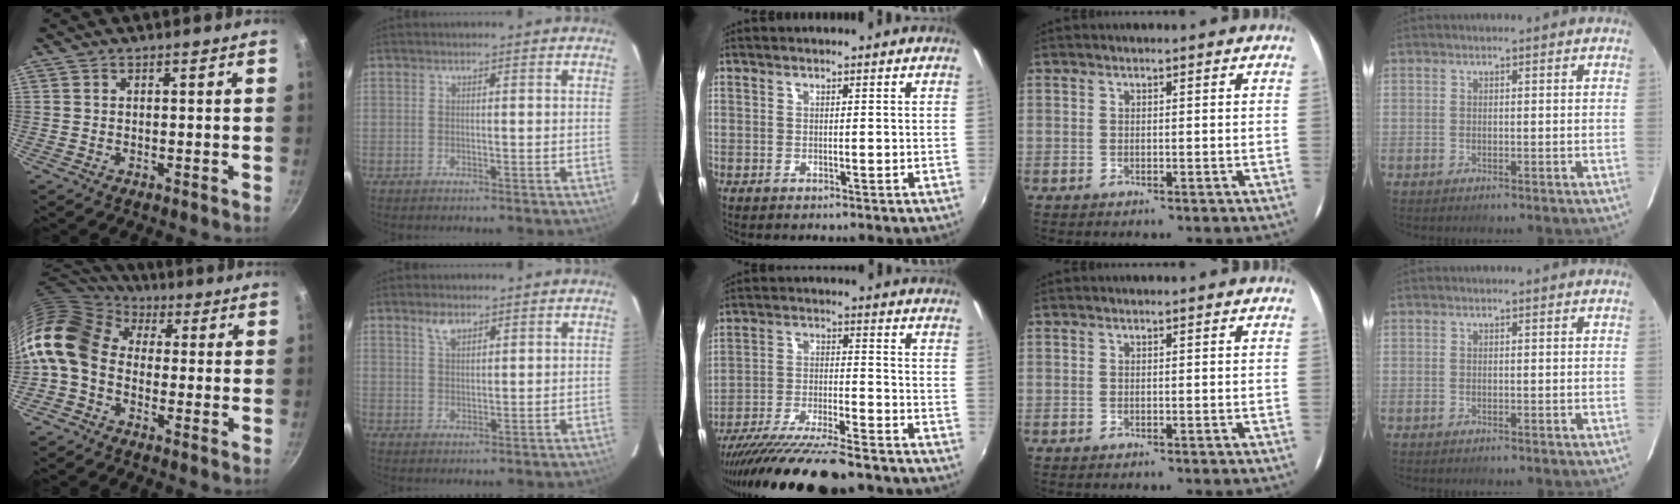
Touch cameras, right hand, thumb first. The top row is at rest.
{"thumb": {"total": 16.0, "force": [0.3, 11.8, 10.8], "torque": [-0.219, 0.033, -0.018]}, "index": {"total": 3.0, "force": [2.0, 1.5, 1.6], "torque": [-0.028, 0.006, 0.039]}, "middle": {"total": 19.2, "force": [-16.3, 2.6, 9.8], "torque": [-0.190, -0.051, -0.263]}}